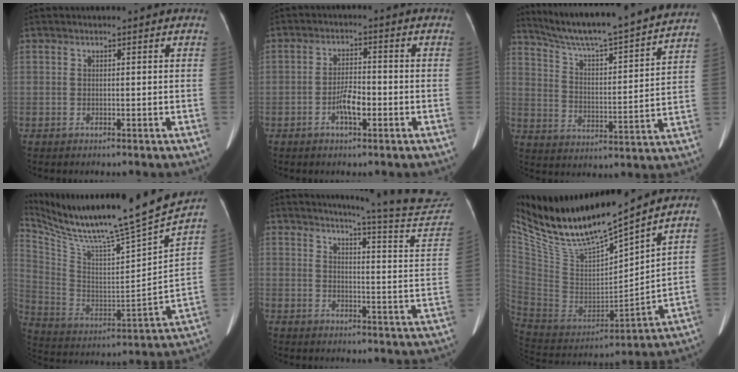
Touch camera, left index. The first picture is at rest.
{"total": 3.9, "force": [-1.7, 1.2, 3.4], "torque": [-0.063, 0.004, -0.033]}
{"total": 23.6, "force": [21.5, 0.3, 9.8], "torque": [-0.161, -0.024, 0.305]}
{"total": 25.5, "force": [22.3, -0.9, 12.2], "torque": [-0.234, -0.076, 0.351]}
{"total": 20.7, "force": [19.9, -1.6, 5.3], "torque": [-0.074, -0.142, 0.220]}
{"total": 20.1, "force": [17.4, 1.2, 10.0], "torque": [-0.196, -0.007, 0.329]}